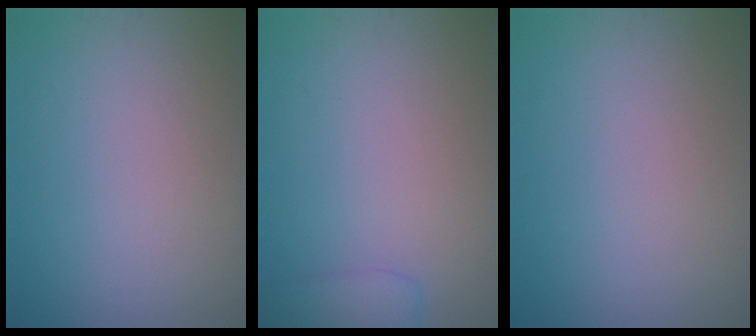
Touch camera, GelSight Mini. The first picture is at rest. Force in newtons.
{"total": 2.3, "press": 2.3, "slide": 0.2}
{"total": 0.0}